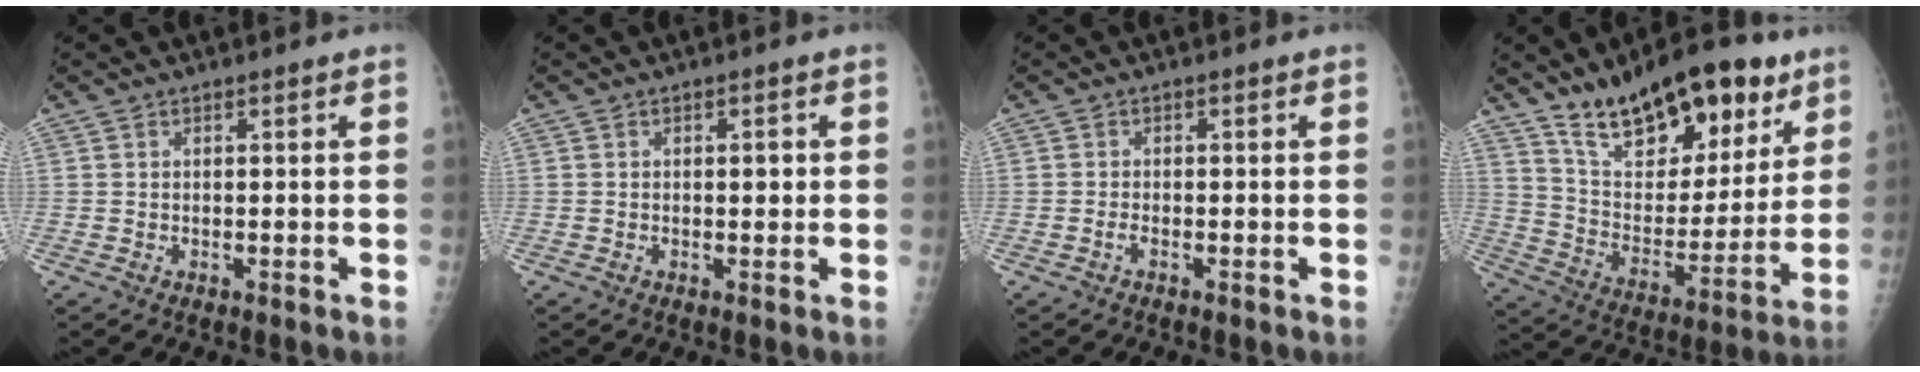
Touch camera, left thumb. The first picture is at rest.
{"total": 1.4, "force": [0.2, 0.8, 1.2], "torque": [-0.010, 0.002, 0.001]}
{"total": 0.9, "force": [-0.7, 0.2, 0.4], "torque": [-0.011, 0.001, -0.015]}
{"total": 24.1, "force": [15.5, 10.7, 15.1], "torque": [-0.192, -0.062, 0.257]}